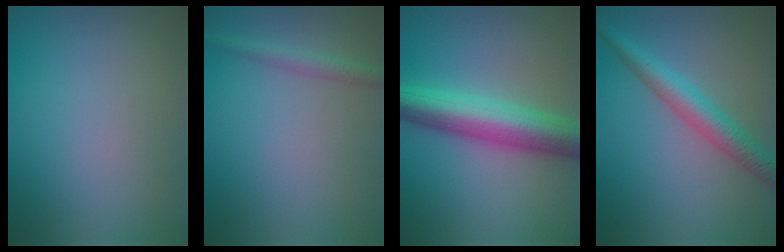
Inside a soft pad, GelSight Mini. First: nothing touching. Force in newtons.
{"total": 1.7, "press": 1.7, "slide": 0.1}
{"total": 7.4, "press": 7.4, "slide": 0.2}
{"total": 3.7, "press": 3.7, "slide": 0.1}